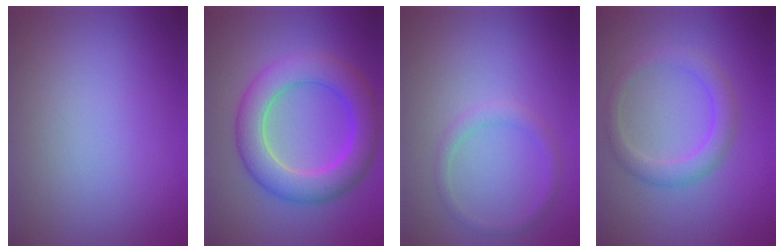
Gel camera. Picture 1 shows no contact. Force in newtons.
{"total": 6.6, "press": 6.6, "slide": 0.4}
{"total": 1.4, "press": 1.4, "slide": 0.1}
{"total": 2.7, "press": 2.7, "slide": 0.1}